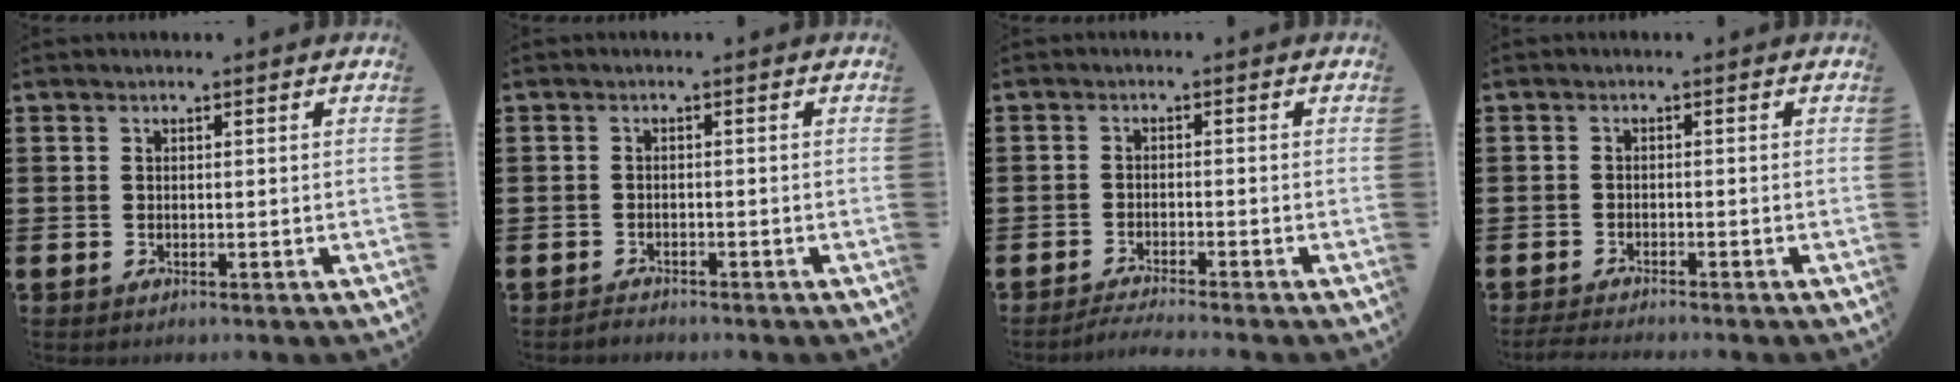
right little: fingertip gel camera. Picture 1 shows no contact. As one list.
[{"total": 0.9, "force": [-0.9, 0.1, 0.0], "torque": [-0.003, 0.001, -0.018]}, {"total": 1.5, "force": [-1.4, -0.2, 0.5], "torque": [-0.009, 0.002, -0.027]}, {"total": 1.3, "force": [-1.3, -0.1, 0.4], "torque": [-0.006, 0.002, -0.025]}]